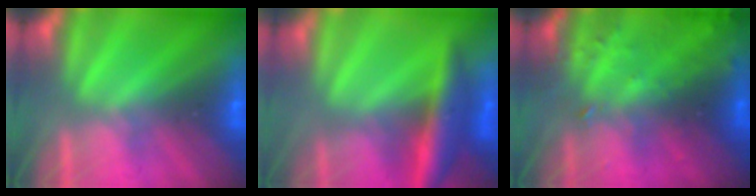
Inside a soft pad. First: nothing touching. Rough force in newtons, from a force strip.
{"total": 8.0}
{"total": 7.9}